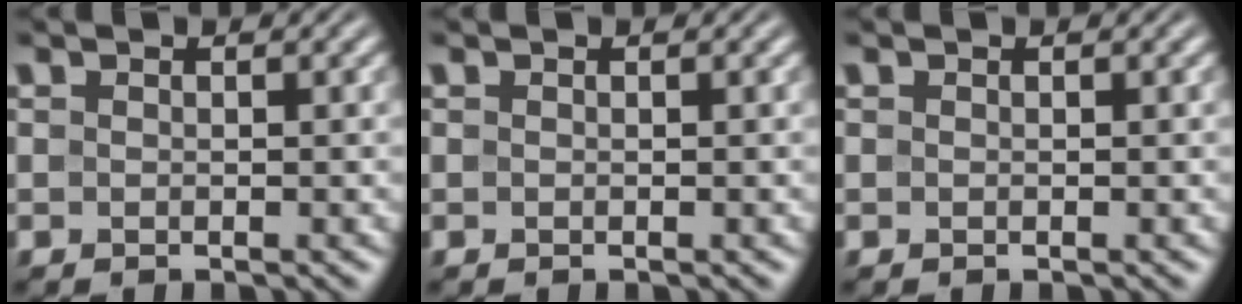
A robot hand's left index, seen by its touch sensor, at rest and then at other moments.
{"total": 0.0}
{"total": 0.0}